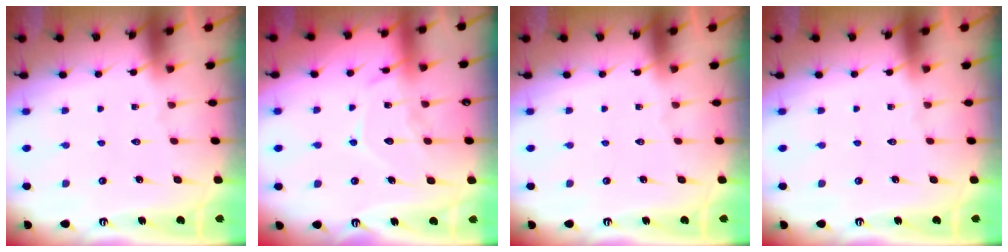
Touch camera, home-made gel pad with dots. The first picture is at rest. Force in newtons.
{"total": 11.5, "press": 11.4, "slide": 1.0}
{"total": 0.0}
{"total": 0.0}